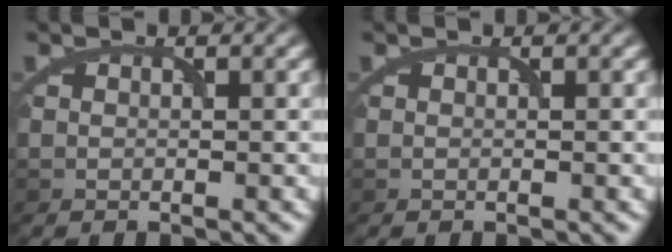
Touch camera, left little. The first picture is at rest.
{"total": 0.0}